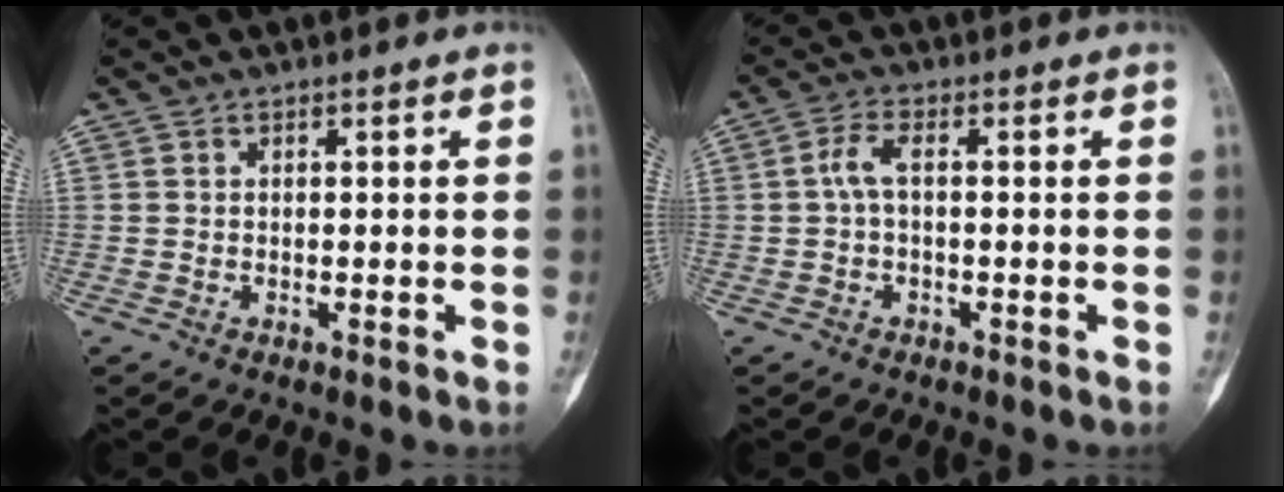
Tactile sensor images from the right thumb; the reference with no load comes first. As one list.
[{"total": 3.1, "force": [0.0, 1.2, 2.9], "torque": [-0.068, 0.008, -0.004]}]